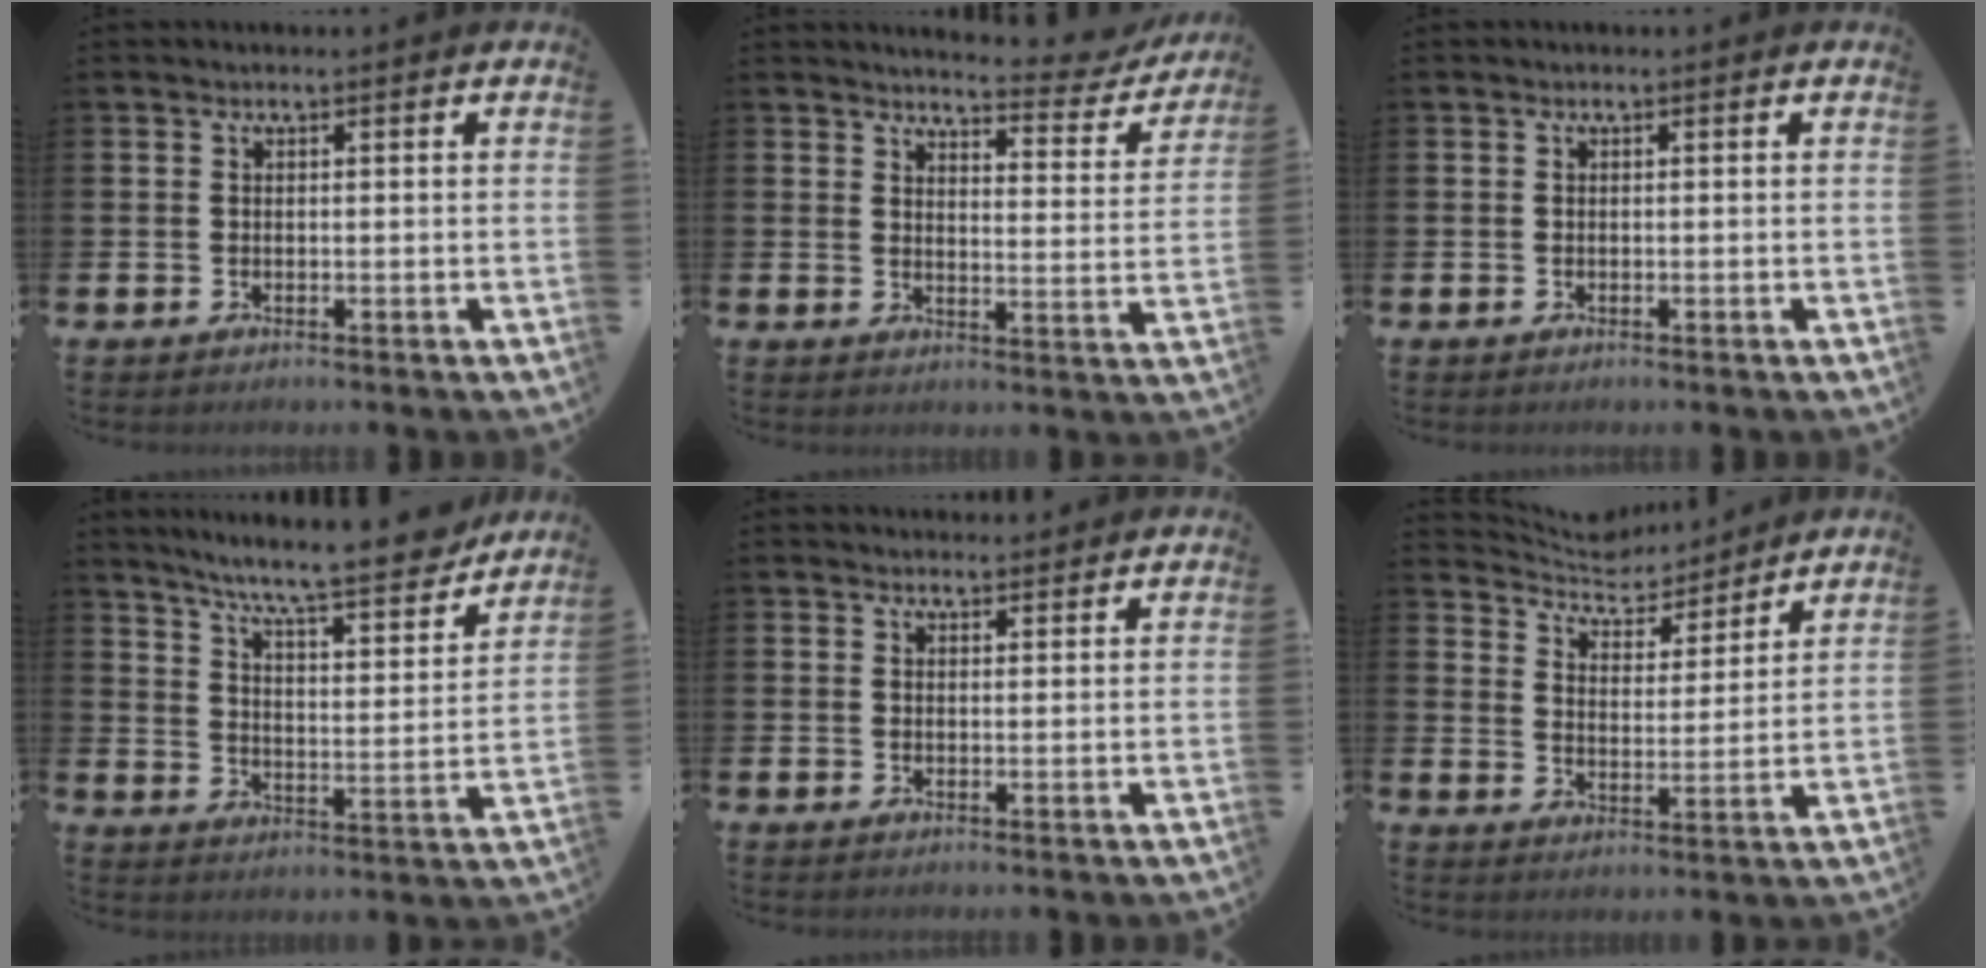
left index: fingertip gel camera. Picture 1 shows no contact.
{"total": 3.9, "force": [3.8, 0.7, 0.9], "torque": [-0.020, -0.033, 0.057]}
{"total": 0.0}
{"total": 9.5, "force": [8.7, 0.6, 3.9], "torque": [-0.092, -0.063, 0.145]}
{"total": 1.8, "force": [1.7, 0.5, 0.0], "torque": [0.010, -0.009, 0.029]}
{"total": 5.8, "force": [5.6, 1.4, 0.2], "torque": [-0.035, -0.044, 0.098]}